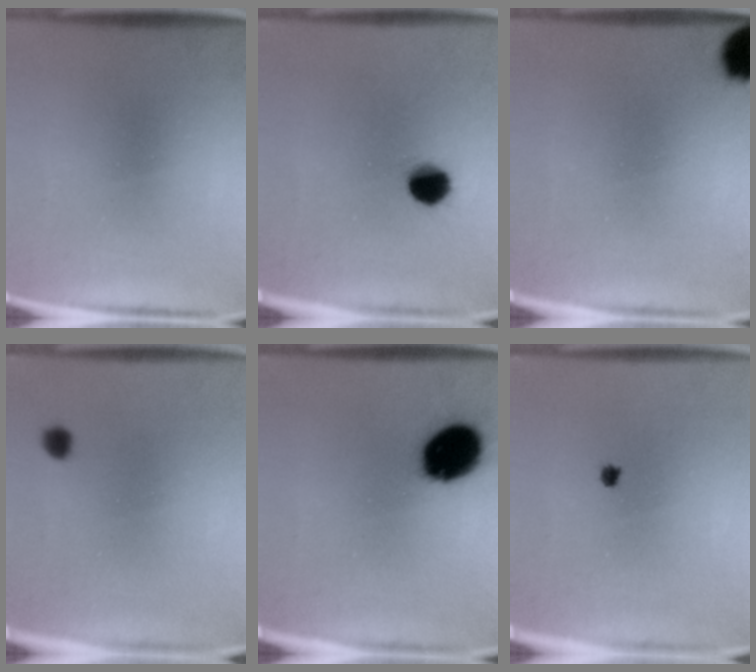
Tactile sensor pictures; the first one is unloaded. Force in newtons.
{"total": 6.6}
{"total": 10.3}
{"total": 1.7}
{"total": 15.0}
{"total": 0.6}